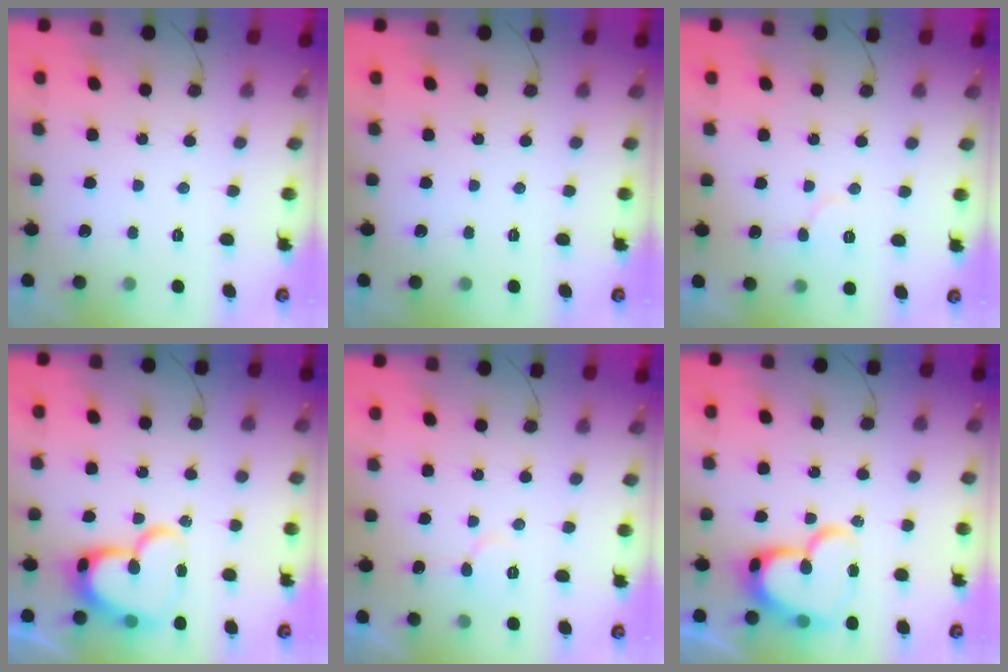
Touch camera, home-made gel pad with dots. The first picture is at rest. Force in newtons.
{"total": 0.0}
{"total": 6.8, "press": 6.8, "slide": 0.7}
{"total": 18.9, "press": 18.8, "slide": 1.5}
{"total": 5.8, "press": 5.8, "slide": 0.5}
{"total": 18.9, "press": 18.8, "slide": 1.5}